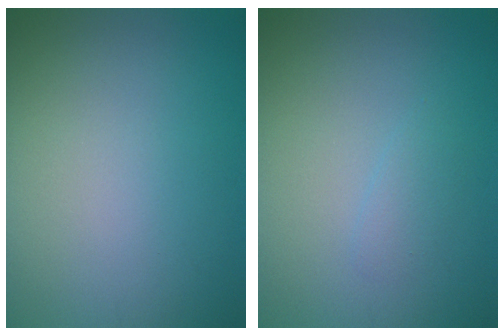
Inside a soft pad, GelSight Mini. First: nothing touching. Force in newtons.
{"total": 1.0, "press": 1.0, "slide": 0.1}